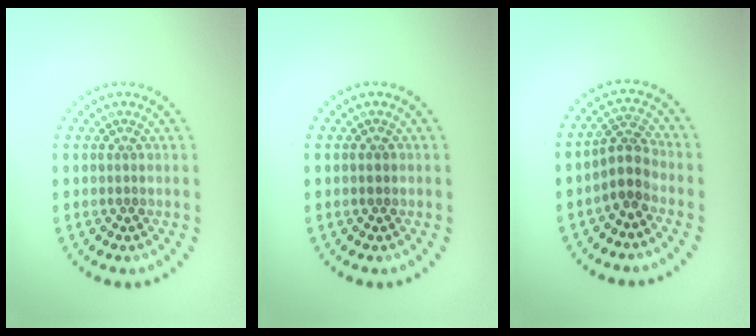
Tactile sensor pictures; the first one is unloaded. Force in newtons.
{"total": 0.8, "press": 0.8, "slide": 0.0}
{"total": 2.7, "press": 2.1, "slide": 1.7}